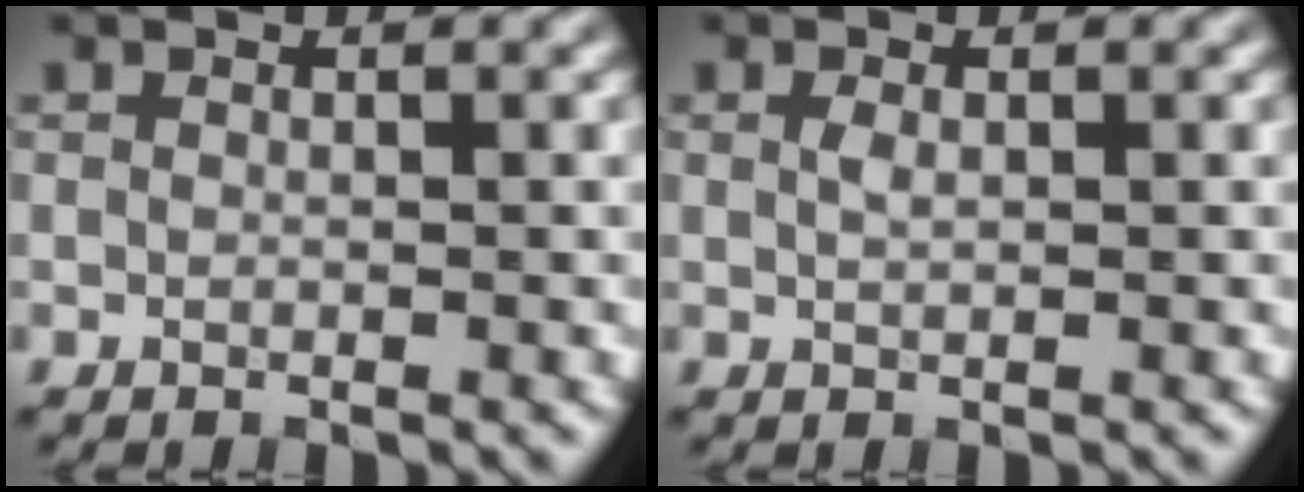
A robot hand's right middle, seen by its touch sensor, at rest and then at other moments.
{"total": 0.9, "force": [0.2, 0.4, 0.8], "torque": [-0.019, 0.001, 0.005]}